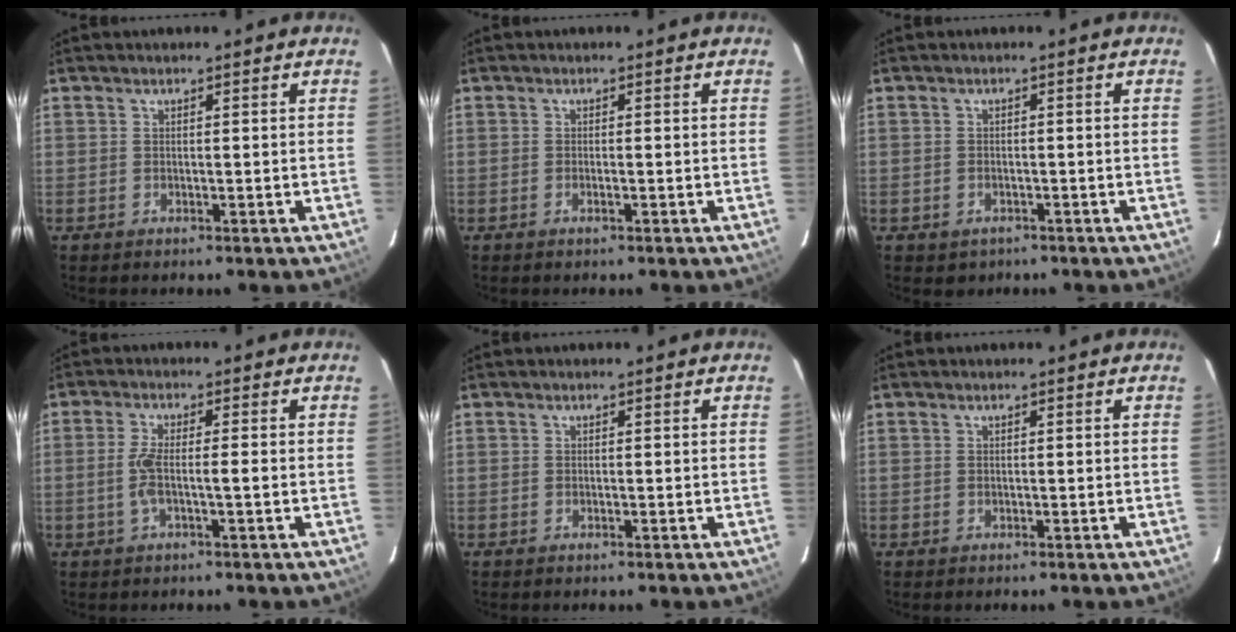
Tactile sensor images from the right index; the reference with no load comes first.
{"total": 0.9, "force": [-0.5, -0.1, 0.7], "torque": [-0.018, -0.002, -0.007]}
{"total": 2.0, "force": [-1.1, 1.6, 0.5], "torque": [-0.008, 0.005, -0.007]}
{"total": 3.9, "force": [-0.9, 0.3, 3.8], "torque": [-0.081, 0.007, -0.016]}
{"total": 0.0}
{"total": 0.0}